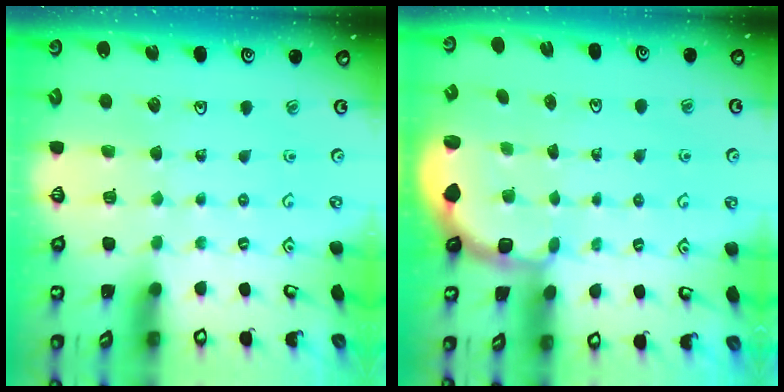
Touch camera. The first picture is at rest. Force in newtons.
{"total": 2.3, "press": 2.2, "slide": 0.6}